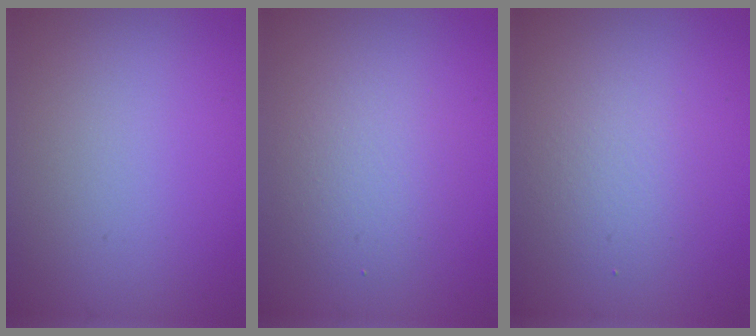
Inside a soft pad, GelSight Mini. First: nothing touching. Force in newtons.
{"total": 2.9, "press": 2.8, "slide": 0.3}
{"total": 2.3, "press": 2.3, "slide": 0.0}